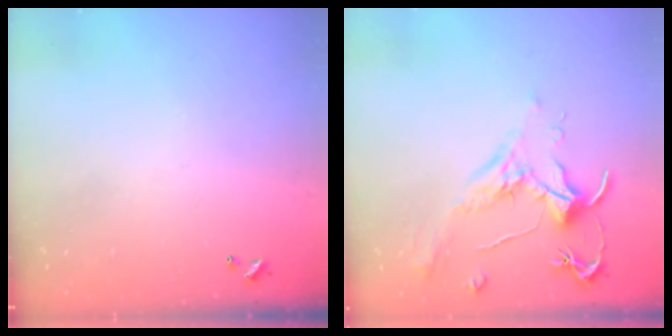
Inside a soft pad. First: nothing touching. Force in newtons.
{"total": 1.8, "press": 1.7, "slide": 0.8}